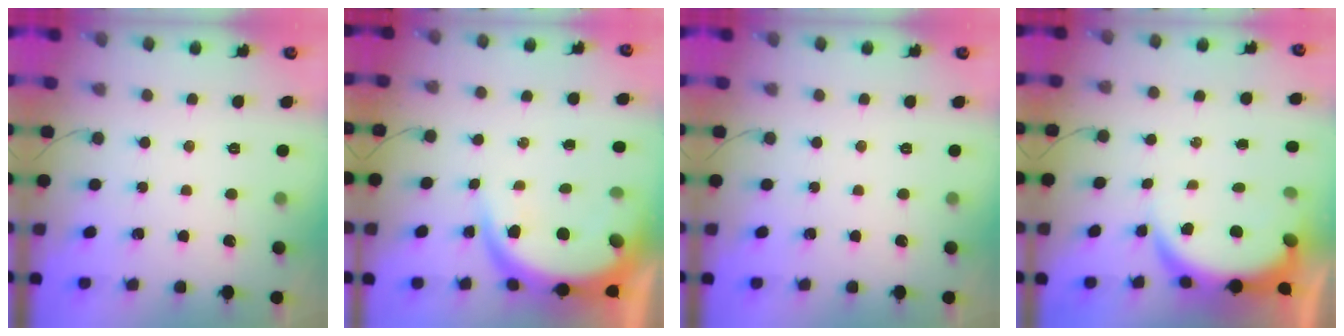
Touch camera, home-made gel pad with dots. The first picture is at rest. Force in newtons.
{"total": 10.0, "press": 9.9, "slide": 1.2}
{"total": 0.0}
{"total": 6.8, "press": 6.8, "slide": 0.9}